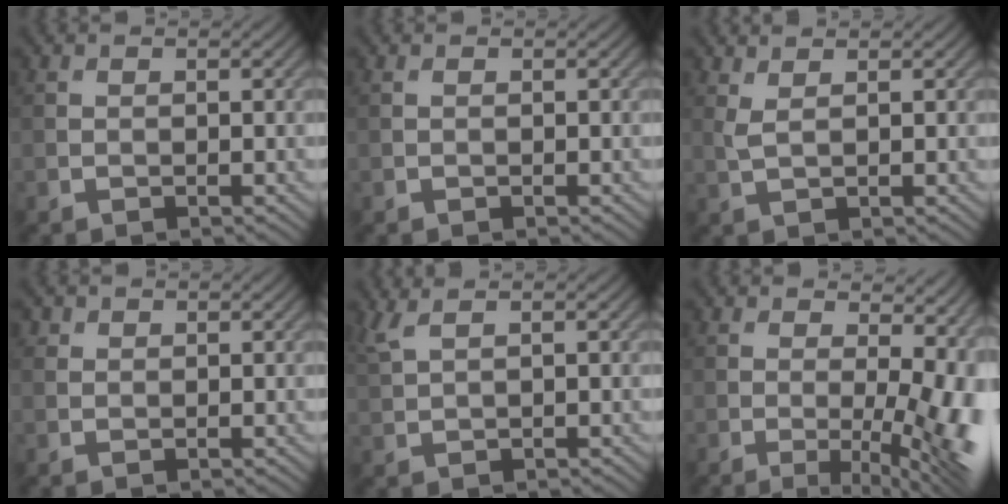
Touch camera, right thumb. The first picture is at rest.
{"total": 0.0}
{"total": 1.7, "force": [1.1, 0.4, 1.2], "torque": [-0.029, -0.001, 0.024]}
{"total": 0.7, "force": [0.5, 0.5, 0.0], "torque": [0.007, -0.001, 0.008]}
{"total": 2.5, "force": [1.6, 0.5, 1.8], "torque": [-0.043, 0.010, 0.041]}
{"total": 12.8, "force": [-0.7, 5.2, 11.7], "torque": [-0.110, 0.001, -0.005]}